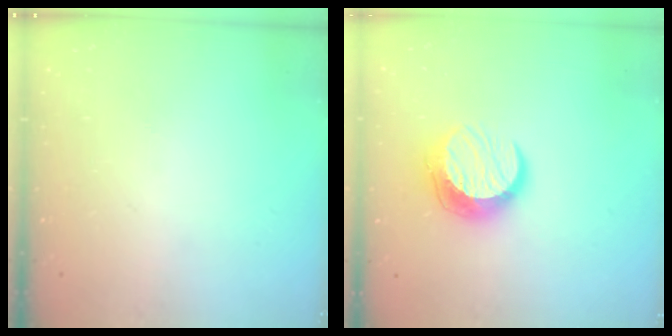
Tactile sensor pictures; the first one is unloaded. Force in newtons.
{"total": 13.0, "press": 12.9, "slide": 0.7}